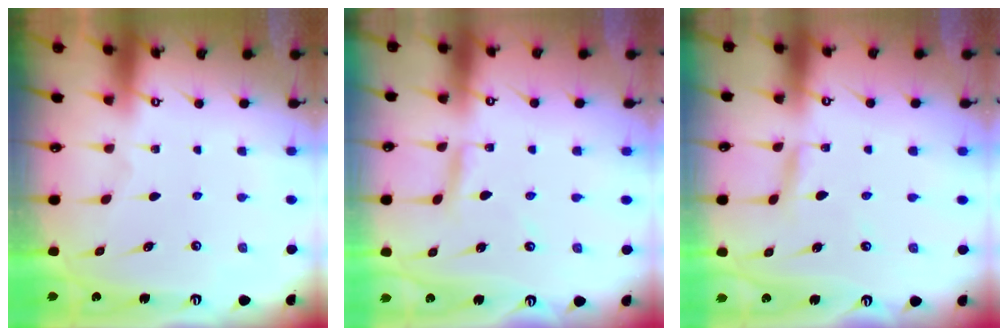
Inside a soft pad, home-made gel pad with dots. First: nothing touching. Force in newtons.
{"total": 3.1, "press": 3.1, "slide": 0.2}
{"total": 2.1, "press": 2.1, "slide": 0.1}